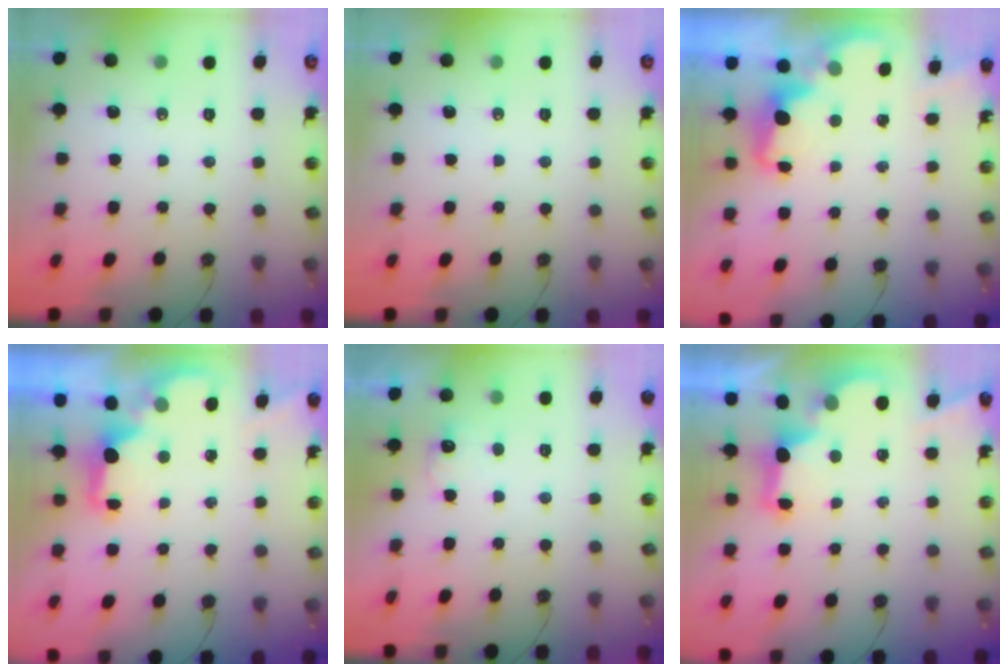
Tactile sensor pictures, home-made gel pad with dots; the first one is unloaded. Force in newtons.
{"total": 0.0}
{"total": 2.5, "press": 2.4, "slide": 0.5}
{"total": 1.9, "press": 1.7, "slide": 0.7}
{"total": 6.6, "press": 6.5, "slide": 1.3}
{"total": 2.7, "press": 2.6, "slide": 0.9}